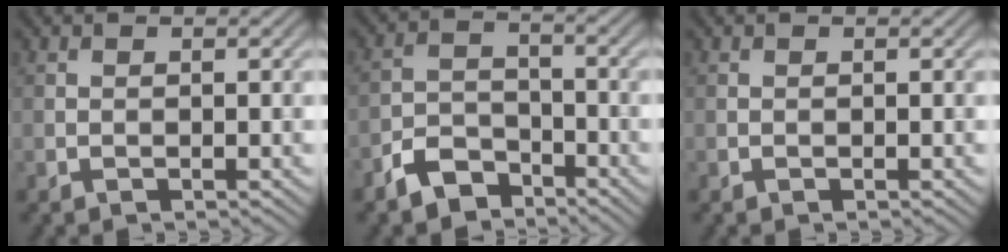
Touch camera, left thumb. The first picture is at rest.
{"total": 5.5, "force": [-4.2, 2.8, 2.2], "torque": [-0.043, -0.001, -0.095]}
{"total": 0.0}